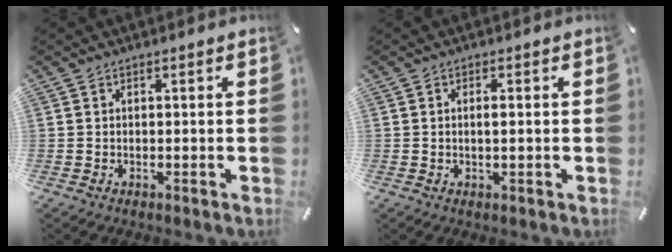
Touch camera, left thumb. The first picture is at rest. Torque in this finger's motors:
{"motor_torque": [-0.10, 0.05, -0.05, 0.00, -0.07]}